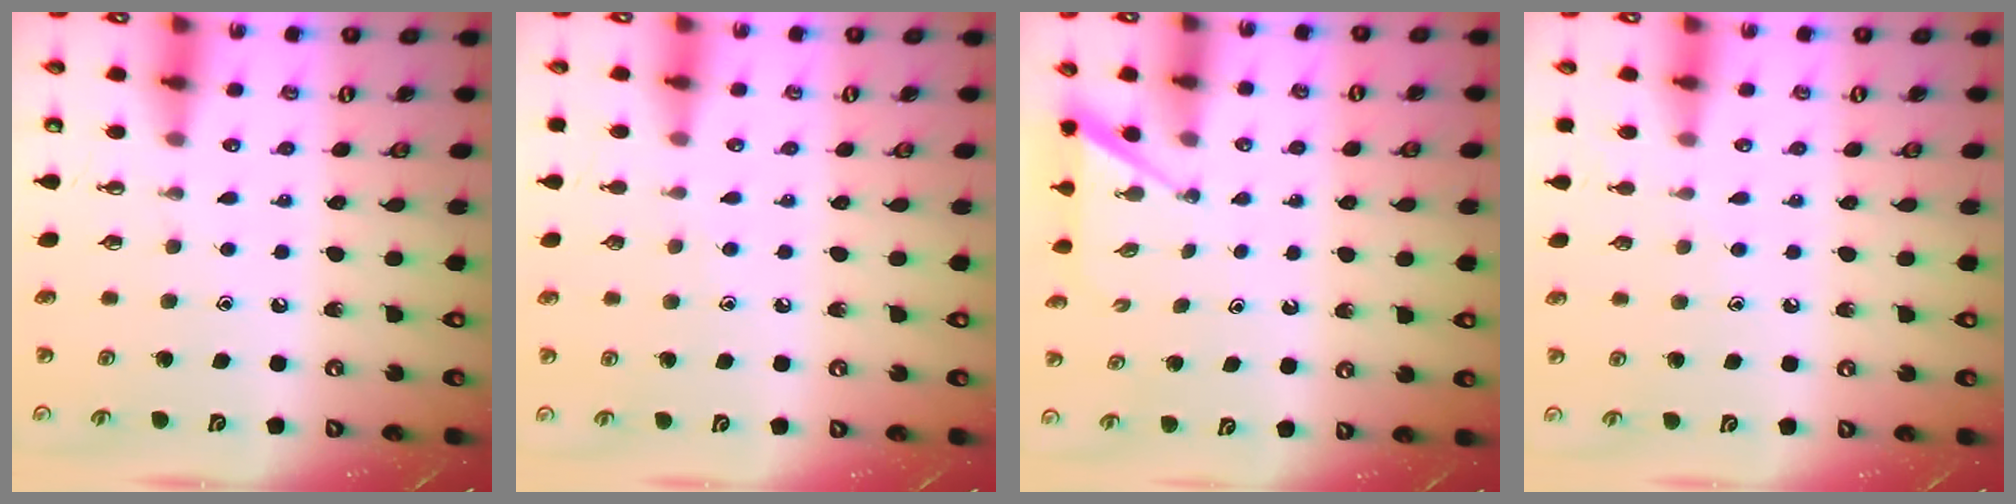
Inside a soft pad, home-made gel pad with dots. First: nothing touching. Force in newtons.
{"total": 3.7, "press": 3.7, "slide": 0.4}
{"total": 2.3, "press": 2.3, "slide": 0.3}
{"total": 3.9, "press": 3.9, "slide": 0.3}